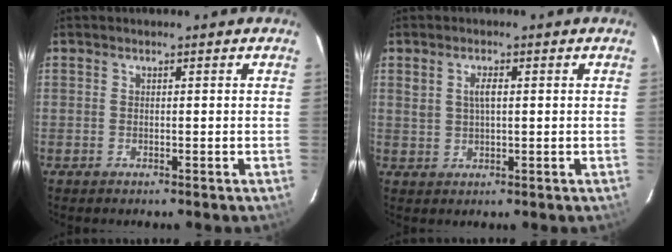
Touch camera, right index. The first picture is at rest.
{"total": 2.7, "force": [0.7, 1.3, 2.3], "torque": [-0.045, 0.005, 0.015]}